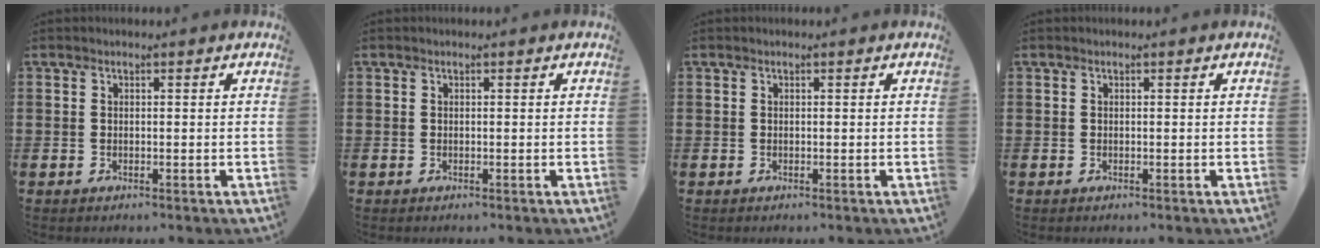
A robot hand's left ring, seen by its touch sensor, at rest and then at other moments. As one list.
[{"total": 0.0}, {"total": 0.0}, {"total": 0.0}]